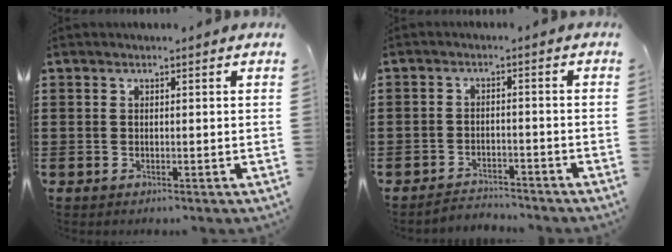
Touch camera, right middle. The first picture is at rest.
{"total": 2.9, "force": [-2.8, 0.5, -0.3], "torque": [-0.003, 0.002, -0.064]}